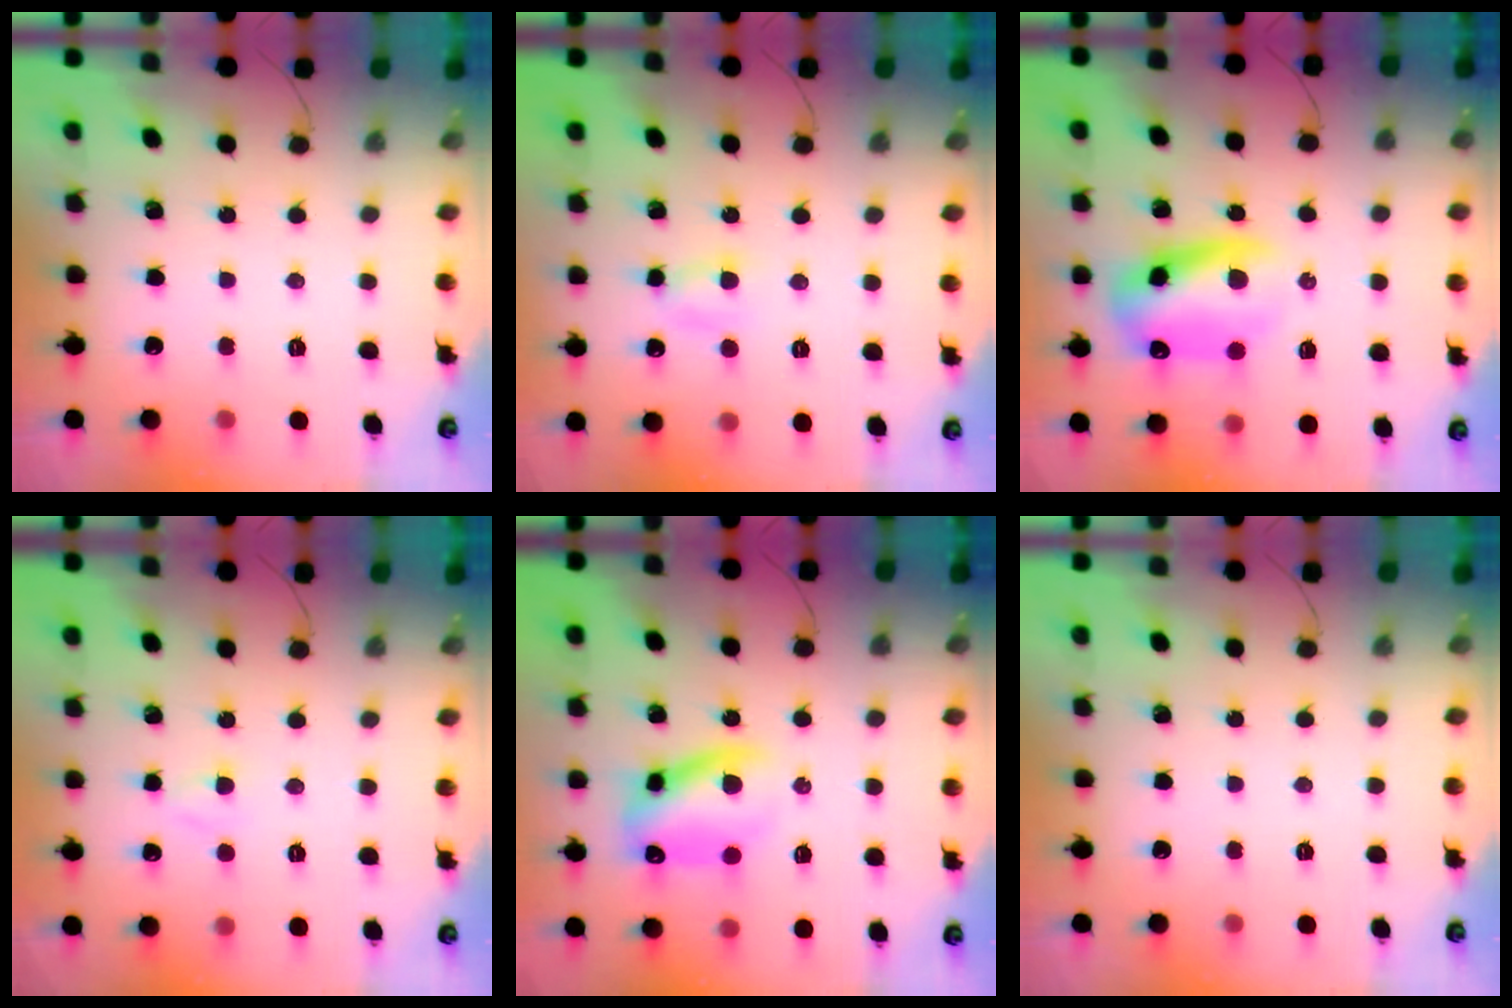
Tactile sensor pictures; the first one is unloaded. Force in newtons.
{"total": 3.9, "press": 3.8, "slide": 1.1}
{"total": 13.0, "press": 12.7, "slide": 2.8}
{"total": 2.2, "press": 2.0, "slide": 0.9}
{"total": 11.9, "press": 11.6, "slide": 2.3}
{"total": 0.0}